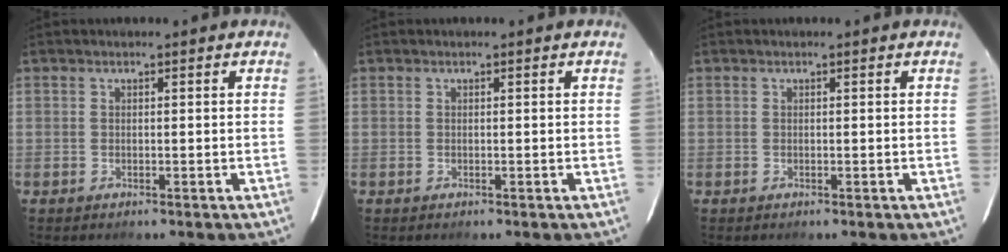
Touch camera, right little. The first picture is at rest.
{"total": 0.0}
{"total": 0.0}